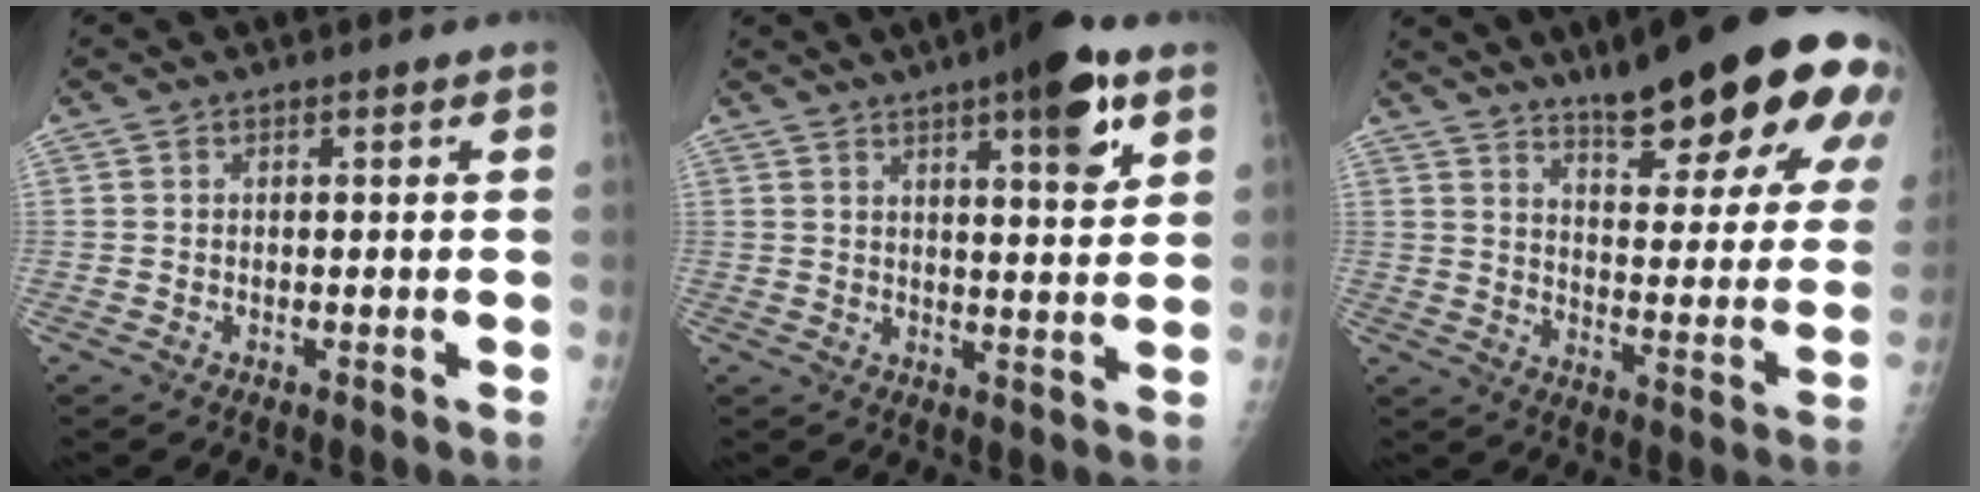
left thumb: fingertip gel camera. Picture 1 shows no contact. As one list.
[{"total": 10.9, "force": [5.8, 2.5, 8.9], "torque": [-0.112, -0.024, 0.078]}, {"total": 26.3, "force": [17.1, 5.7, 19.1], "torque": [-0.233, -0.070, 0.239]}]